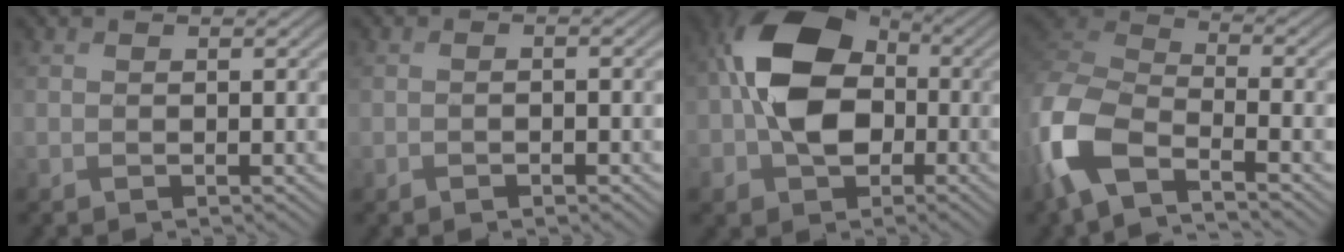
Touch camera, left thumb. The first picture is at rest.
{"total": 1.5, "force": [-0.8, 0.4, 1.2], "torque": [-0.022, 0.001, -0.015]}
{"total": 12.5, "force": [-0.7, 8.9, 8.7], "torque": [-0.171, 0.016, -0.032]}
{"total": 10.5, "force": [-5.7, 4.6, 7.5], "torque": [-0.186, -0.013, -0.135]}